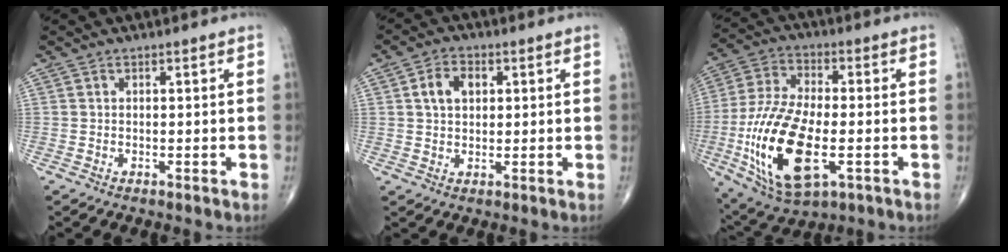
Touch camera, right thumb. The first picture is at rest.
{"total": 5.4, "force": [1.4, 3.8, 3.6], "torque": [-0.050, 0.006, 0.022]}
{"total": 20.8, "force": [-4.8, 9.4, 17.9], "torque": [-0.369, 0.002, -0.076]}